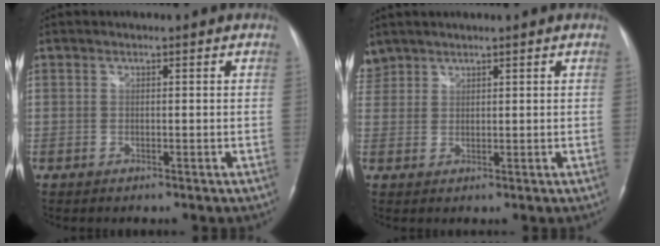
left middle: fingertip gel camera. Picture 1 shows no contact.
{"total": 3.3, "force": [2.8, 1.7, -0.1], "torque": [0.001, 0.013, 0.060]}